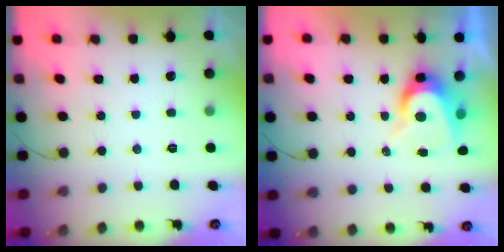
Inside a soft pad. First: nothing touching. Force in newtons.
{"total": 7.7, "press": 7.7, "slide": 0.4}